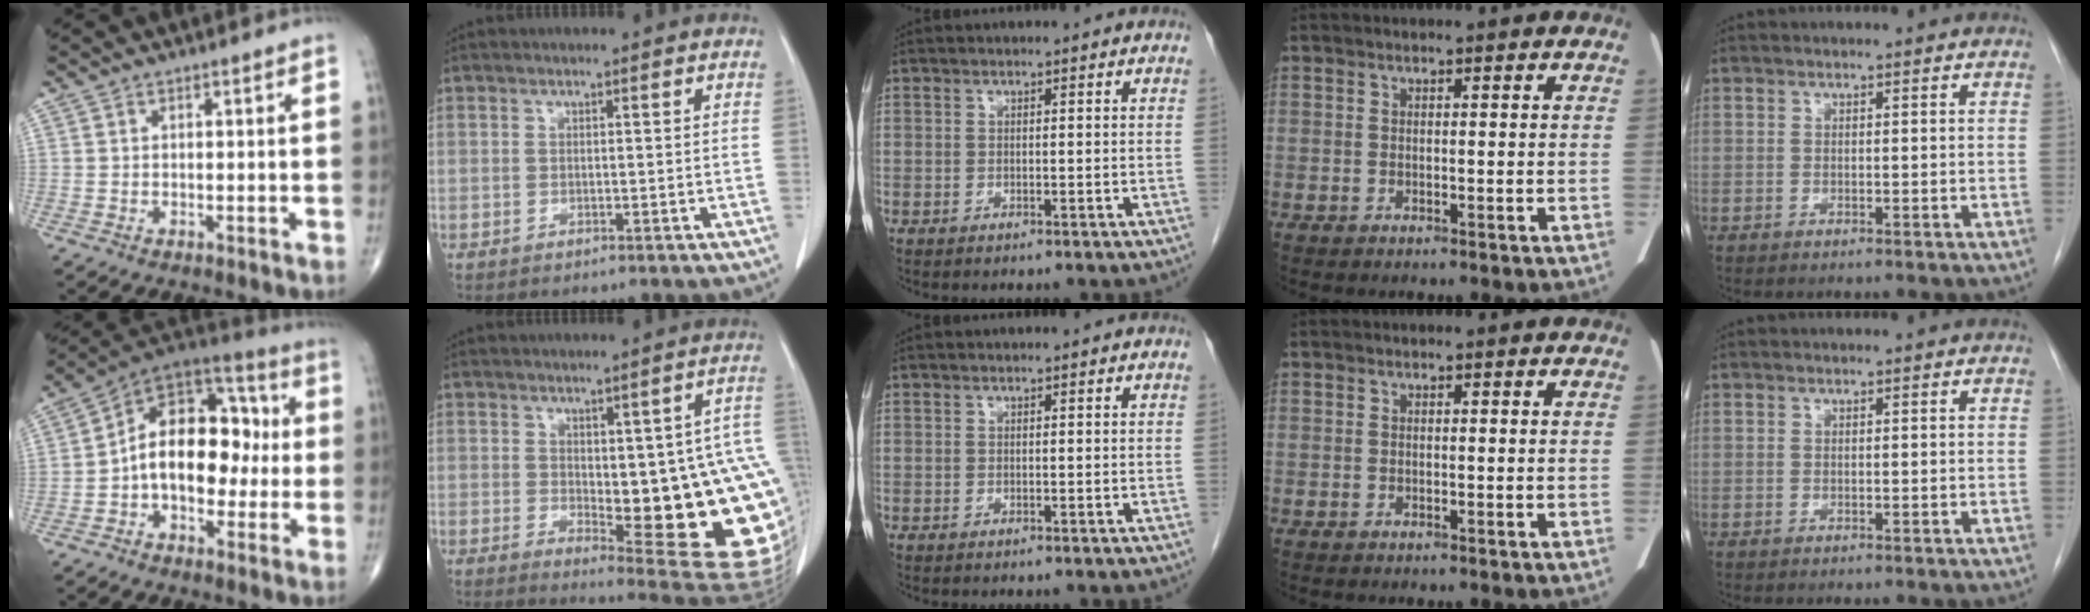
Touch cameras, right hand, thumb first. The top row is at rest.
{"thumb": {"total": 17.3, "force": [-1.1, 11.0, 13.3], "torque": [-0.170, 0.050, -0.029]}, "index": {"total": 19.6, "force": [-1.6, 5.5, 18.8], "torque": [-0.151, 0.007, 0.002]}}